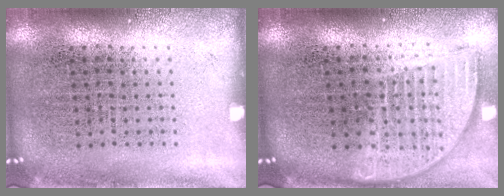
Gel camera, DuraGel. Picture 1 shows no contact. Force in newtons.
{"total": 1.8, "press": 1.5, "slide": 1.0}